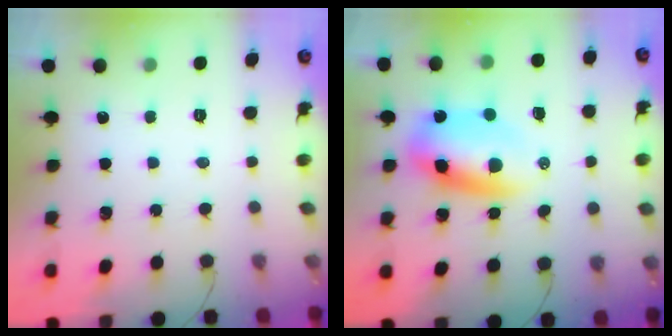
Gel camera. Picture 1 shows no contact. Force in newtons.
{"total": 9.7, "press": 9.4, "slide": 2.6}